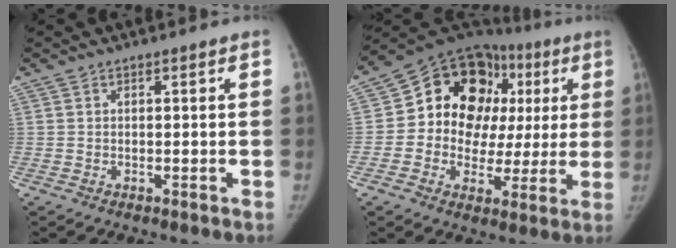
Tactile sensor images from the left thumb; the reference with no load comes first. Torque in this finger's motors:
{"motor_torque": [2.09, 2.27, -0.06, 0.23, 0.01]}